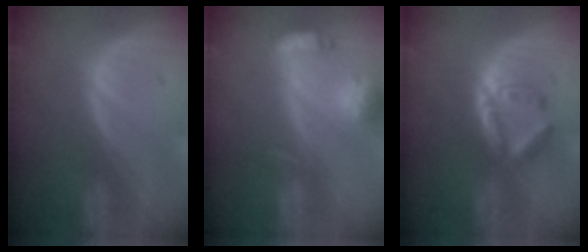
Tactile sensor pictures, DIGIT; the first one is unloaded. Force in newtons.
{"total": 6.8, "press": 6.4, "slide": 2.3}
{"total": 5.1, "press": 5.0, "slide": 1.1}